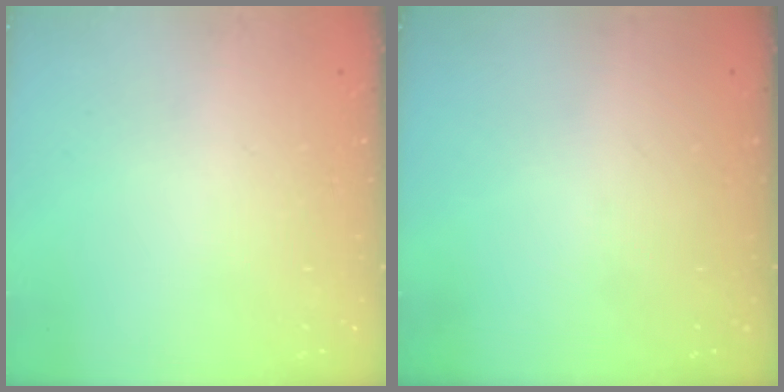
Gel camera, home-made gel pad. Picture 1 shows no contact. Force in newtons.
{"total": 0.0}